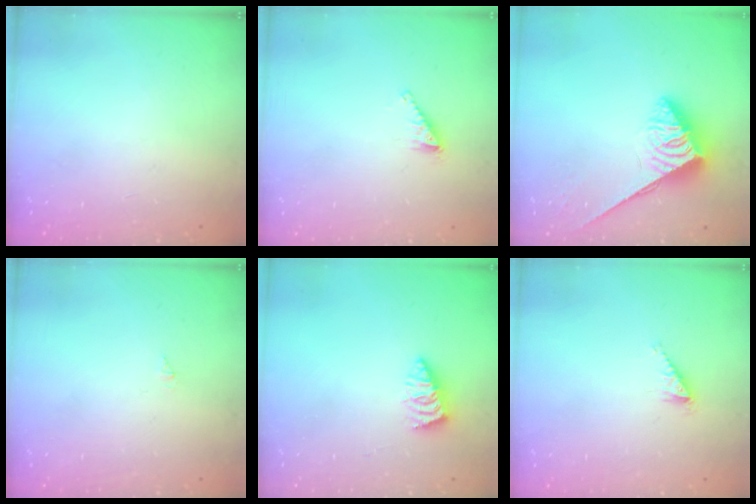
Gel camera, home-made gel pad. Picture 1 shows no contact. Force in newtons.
{"total": 1.8, "press": 1.7, "slide": 0.1}
{"total": 3.7, "press": 3.6, "slide": 0.6}
{"total": 0.0}
{"total": 1.7, "press": 1.7, "slide": 0.1}
{"total": 0.8, "press": 0.7, "slide": 0.1}